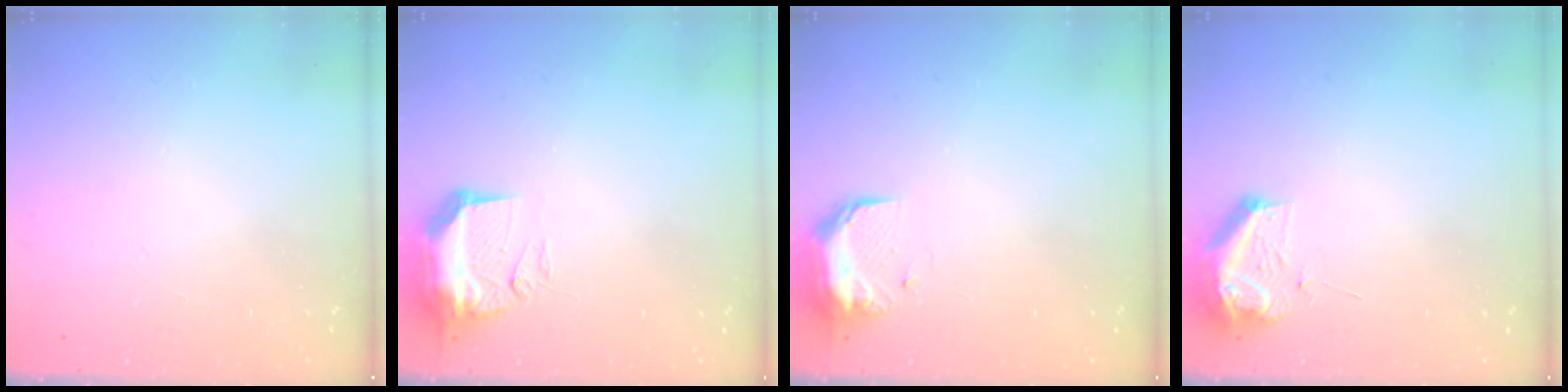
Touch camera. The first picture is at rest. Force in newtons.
{"total": 11.0, "press": 10.9, "slide": 1.1}
{"total": 11.4, "press": 9.6, "slide": 6.1}
{"total": 8.7, "press": 8.6, "slide": 1.0}